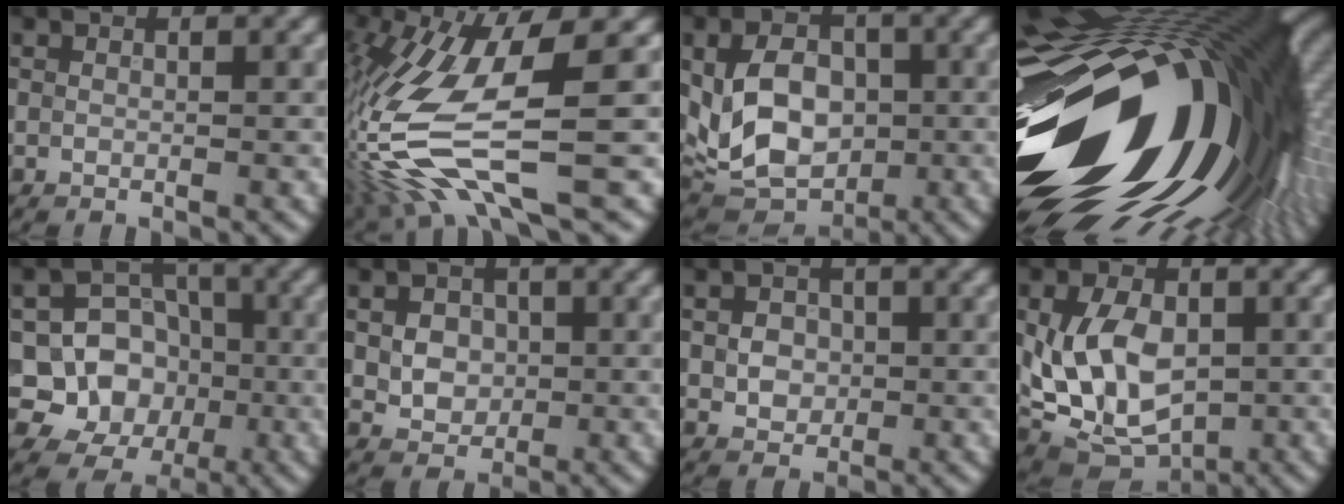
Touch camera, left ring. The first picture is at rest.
{"total": 12.7, "force": [-2.8, 3.4, 11.9], "torque": [-0.270, -0.015, -0.049]}
{"total": 8.5, "force": [0.0, 6.1, 6.0], "torque": [-0.119, -0.007, -0.003]}
{"total": 21.8, "force": [-2.8, 12.5, 17.7], "torque": [-0.290, -0.049, -0.050]}
{"total": 9.9, "force": [-2.1, 9.1, 3.4], "torque": [-0.054, 0.013, -0.065]}
{"total": 3.5, "force": [0.2, 2.8, 2.0], "torque": [-0.028, 0.004, -0.007]}
{"total": 2.6, "force": [0.0, 2.2, 1.4], "torque": [-0.018, 0.002, -0.006]}
{"total": 8.7, "force": [-0.1, 5.8, 6.4], "torque": [-0.128, -0.011, 0.000]}